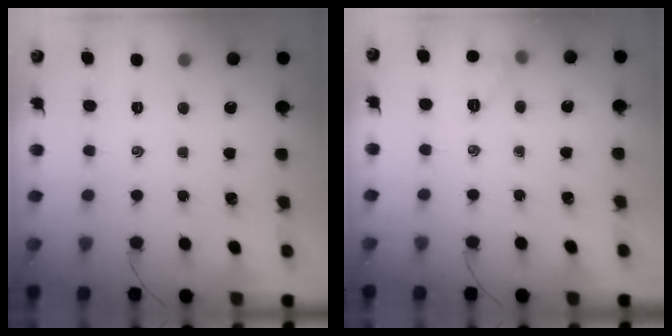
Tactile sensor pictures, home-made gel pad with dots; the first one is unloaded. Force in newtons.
{"total": 6.4, "press": 6.3, "slide": 1.3}